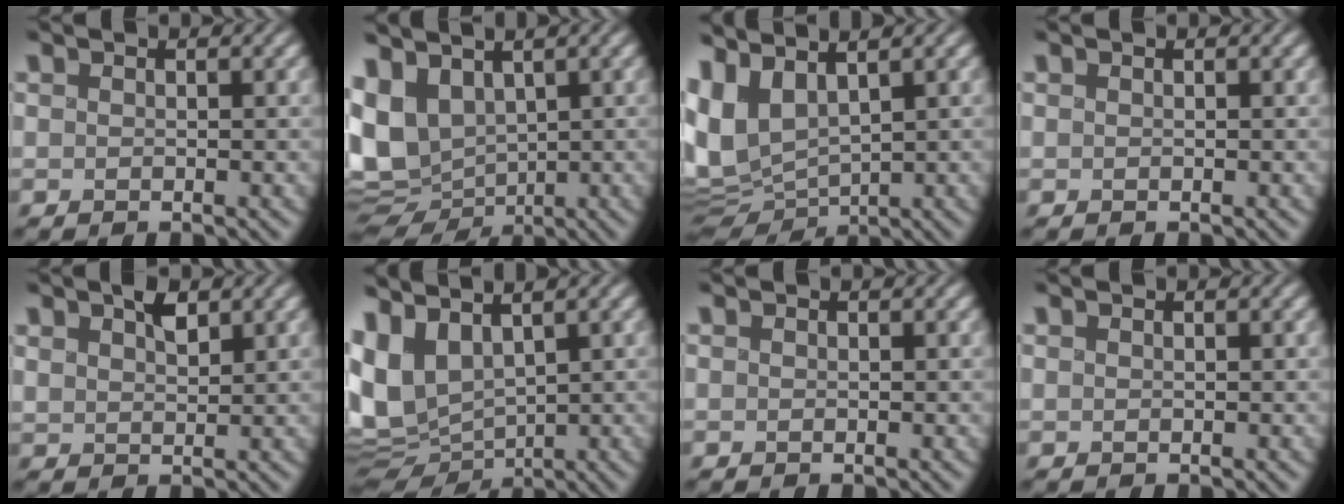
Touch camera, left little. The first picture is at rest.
{"total": 7.8, "force": [0.4, 5.7, 5.2], "torque": [-0.124, -0.009, 0.019]}
{"total": 7.4, "force": [1.3, 3.8, 6.2], "torque": [-0.150, -0.012, 0.030]}
{"total": 0.0}
{"total": 2.3, "force": [1.1, 1.2, 1.7], "torque": [-0.037, 0.001, 0.020]}
{"total": 8.1, "force": [0.9, 4.8, 6.4], "torque": [-0.144, -0.010, 0.025]}
{"total": 0.0}
{"total": 0.0}